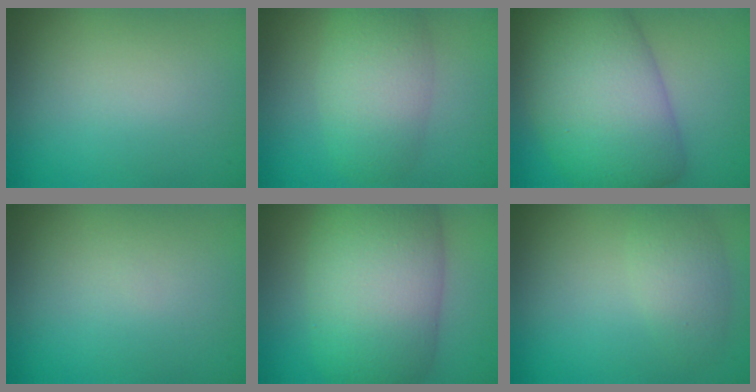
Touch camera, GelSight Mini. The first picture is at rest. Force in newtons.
{"total": 5.2, "press": 5.2, "slide": 0.2}
{"total": 12.3, "press": 12.2, "slide": 0.6}
{"total": 0.0}
{"total": 11.5, "press": 11.5, "slide": 0.4}
{"total": 2.6, "press": 2.6, "slide": 0.1}